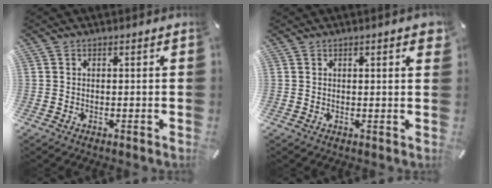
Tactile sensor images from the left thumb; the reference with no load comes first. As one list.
[{"total": 2.1, "force": [0.9, 0.4, 1.9], "torque": [-0.030, -0.002, 0.012]}]